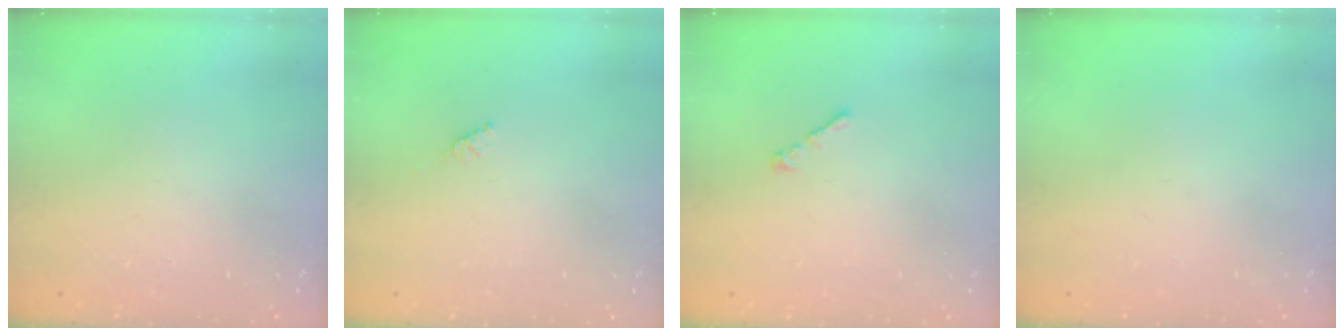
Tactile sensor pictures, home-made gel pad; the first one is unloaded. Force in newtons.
{"total": 1.6, "press": 1.5, "slide": 0.4}
{"total": 1.1, "press": 0.9, "slide": 0.5}
{"total": 0.0}